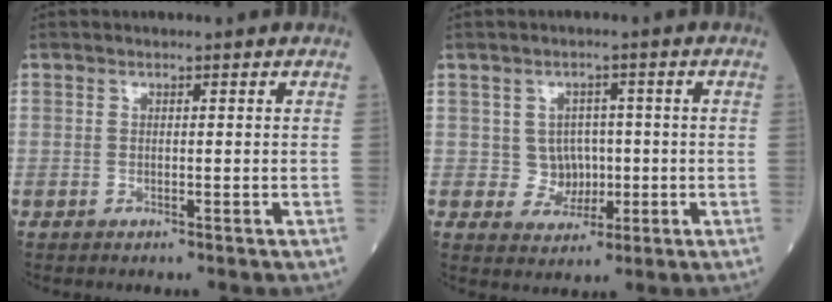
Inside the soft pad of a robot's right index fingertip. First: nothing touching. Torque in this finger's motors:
{"motor_torque": [0.15, 0.05, 0.03, -0.01]}